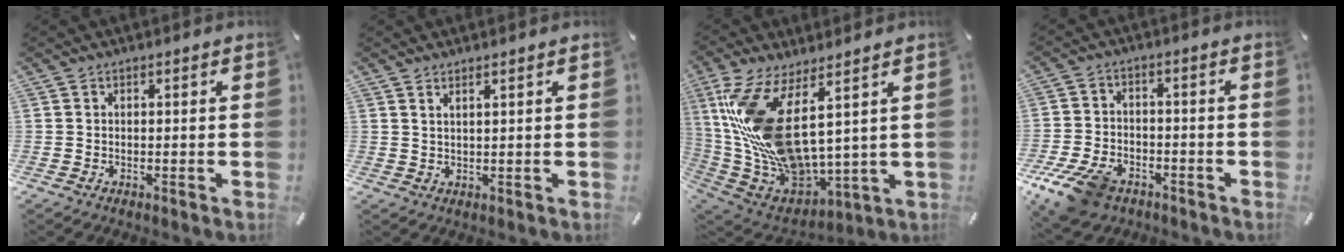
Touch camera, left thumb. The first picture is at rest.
{"total": 1.7, "force": [1.4, -0.2, 0.9], "torque": [-0.027, -0.006, 0.024]}
{"total": 19.2, "force": [5.8, 9.2, 15.8], "torque": [-0.341, -0.053, 0.110]}
{"total": 10.9, "force": [-6.6, 6.7, 5.5], "torque": [-0.122, 0.031, -0.123]}